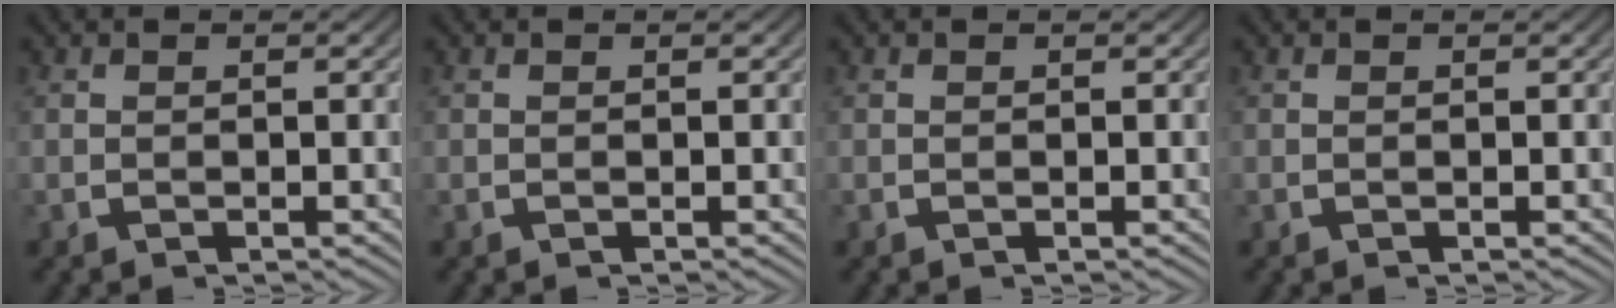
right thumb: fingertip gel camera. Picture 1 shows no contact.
{"total": 0.0}
{"total": 0.0}
{"total": 0.0}